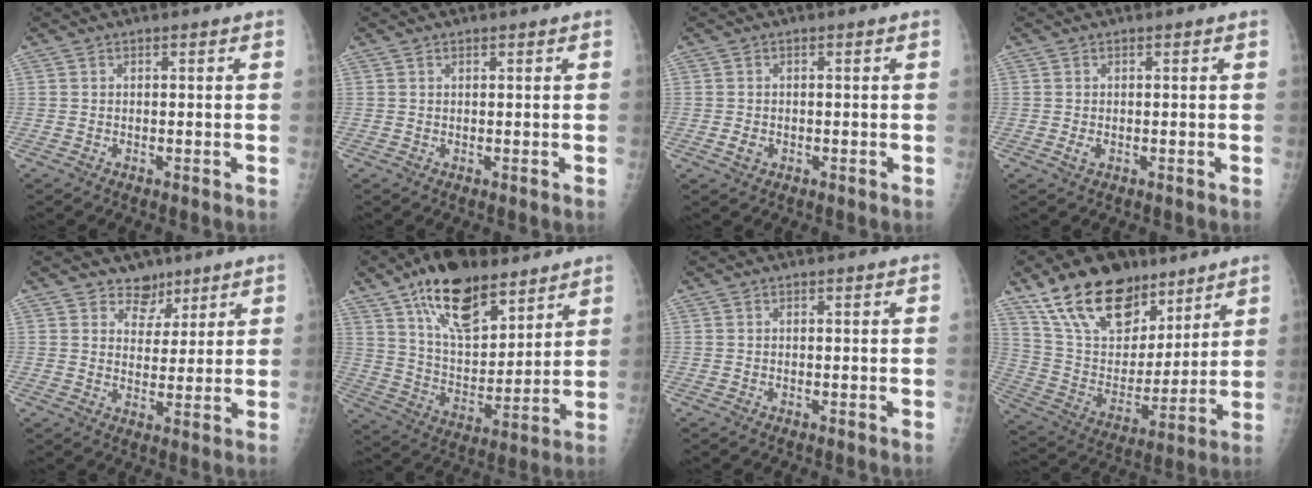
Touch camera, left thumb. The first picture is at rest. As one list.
[{"total": 0.5, "force": [0.4, 0.3, 0.2], "torque": [-0.004, -0.002, 0.006]}, {"total": 1.6, "force": [-0.4, 1.2, 0.9], "torque": [-0.014, 0.000, -0.006]}, {"total": 1.3, "force": [0.0, 0.8, 1.0], "torque": [-0.018, -0.003, 0.000]}, {"total": 5.2, "force": [3.8, 3.5, 0.5], "torque": [0.021, -0.026, 0.061]}, {"total": 19.3, "force": [12.4, 8.8, 11.7], "torque": [-0.160, -0.058, 0.221]}, {"total": 0.0}, {"total": 21.3, "force": [14.1, 11.8, 10.6], "torque": [-0.146, -0.050, 0.258]}]